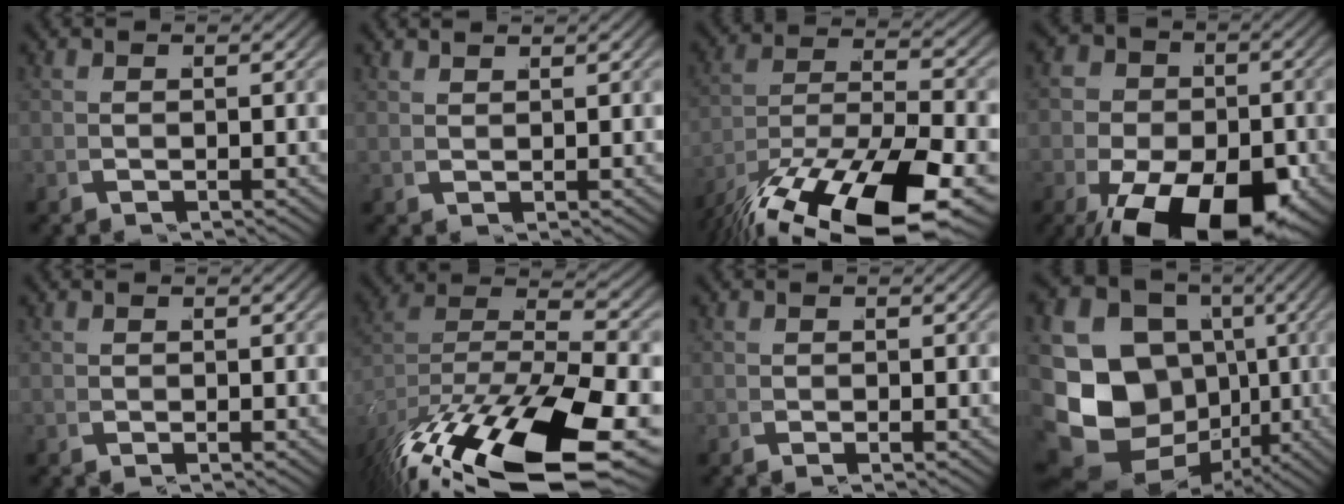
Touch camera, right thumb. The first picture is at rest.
{"total": 1.6, "force": [1.6, -0.3, 0.0], "torque": [0.002, 0.004, 0.034]}
{"total": 12.9, "force": [-4.2, 6.7, 10.2], "torque": [-0.213, -0.058, -0.027]}
{"total": 14.0, "force": [-4.1, 9.4, 9.5], "torque": [-0.165, -0.068, -0.034]}
{"total": 0.0}
{"total": 15.3, "force": [-2.9, 8.9, 12.1], "torque": [-0.257, -0.051, -0.008]}
{"total": 0.0}
{"total": 16.9, "force": [-0.3, 14.0, 9.6], "torque": [-0.223, -0.057, 0.011]}